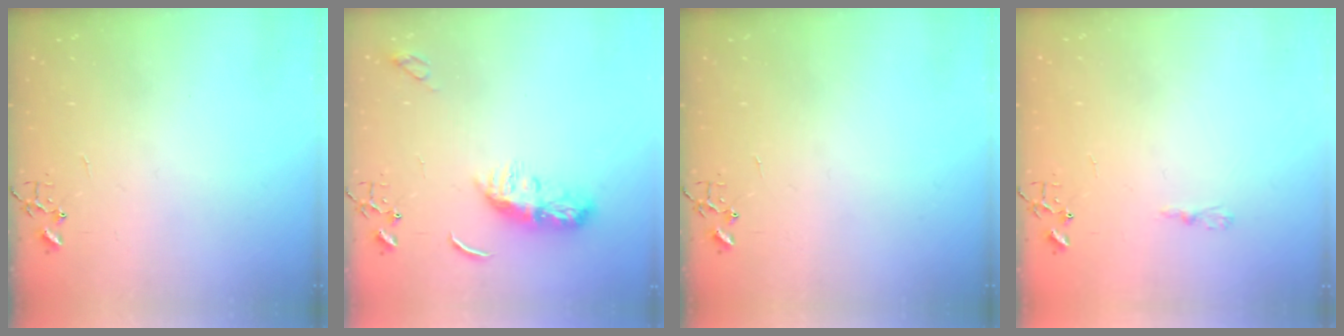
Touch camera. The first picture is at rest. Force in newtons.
{"total": 8.9, "press": 8.9, "slide": 0.6}
{"total": 0.0}
{"total": 3.6, "press": 3.6, "slide": 0.4}